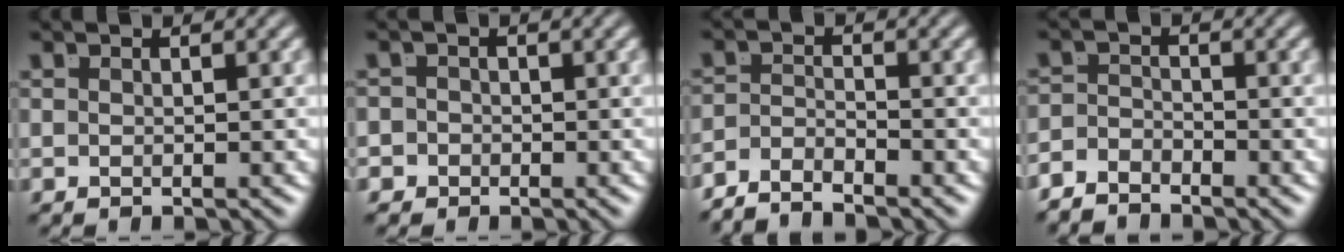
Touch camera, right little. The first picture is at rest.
{"total": 2.7, "force": [-1.4, 2.3, 0.0], "torque": [-0.011, -0.014, -0.025]}
{"total": 3.5, "force": [-3.2, 1.0, 0.9], "torque": [-0.015, -0.010, -0.056]}
{"total": 2.8, "force": [-2.6, 1.0, 0.4], "torque": [-0.005, -0.018, -0.042]}